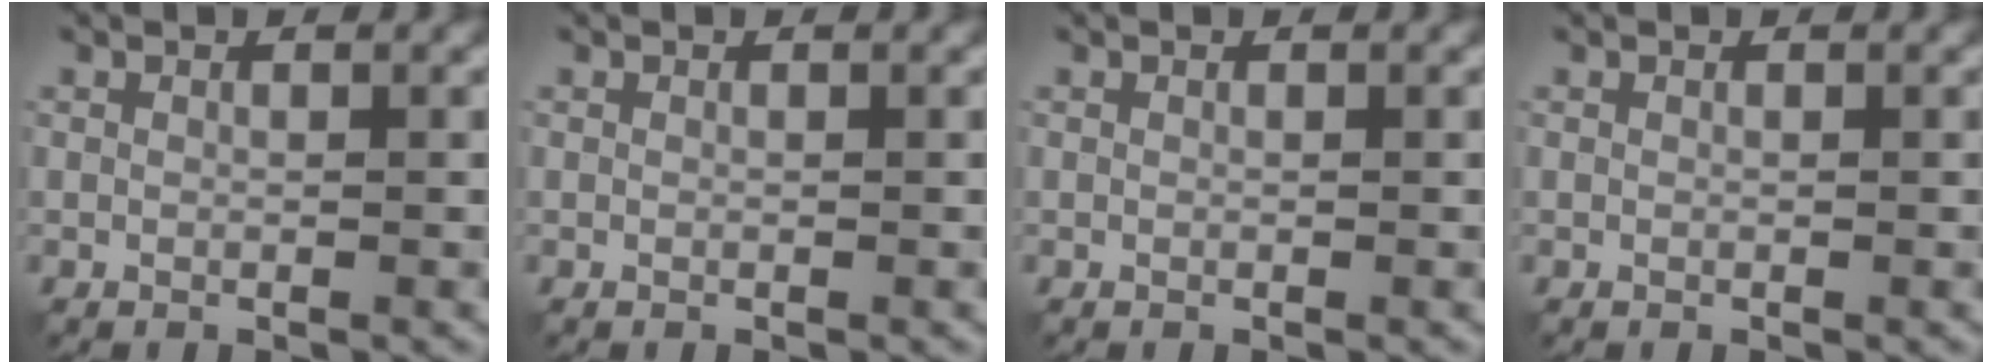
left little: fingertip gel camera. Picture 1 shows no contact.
{"total": 0.0}
{"total": 0.0}
{"total": 0.0}